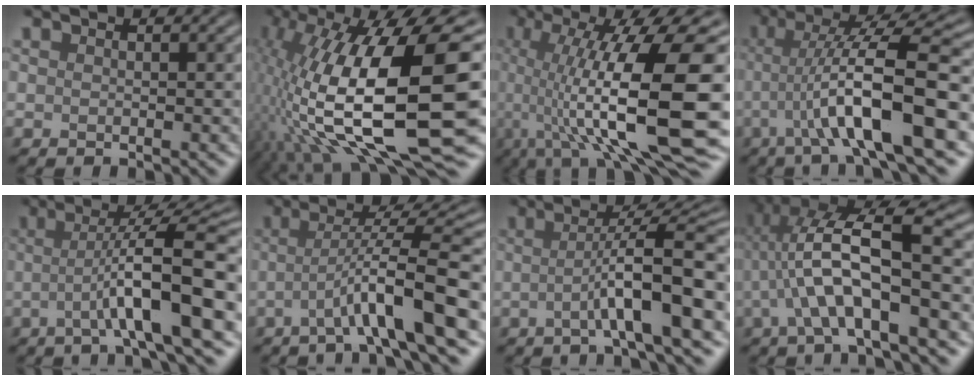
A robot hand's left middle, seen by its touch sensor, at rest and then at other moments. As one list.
[{"total": 17.3, "force": [-0.6, 6.6, 16.0], "torque": [-0.300, 0.007, 0.001]}, {"total": 15.7, "force": [-0.8, 4.4, 15.0], "torque": [-0.237, 0.010, -0.003]}, {"total": 10.3, "force": [-2.4, 1.9, 9.8], "torque": [-0.151, 0.024, -0.041]}, {"total": 9.3, "force": [-1.3, 1.6, 9.1], "torque": [-0.123, 0.016, -0.027]}, {"total": 7.8, "force": [-2.3, 0.9, 7.4], "torque": [-0.112, 0.022, -0.039]}, {"total": 8.0, "force": [-1.3, 1.3, 7.8], "torque": [-0.107, 0.020, -0.026]}, {"total": 9.1, "force": [-0.8, 2.5, 8.8], "torque": [-0.166, 0.021, -0.013]}]